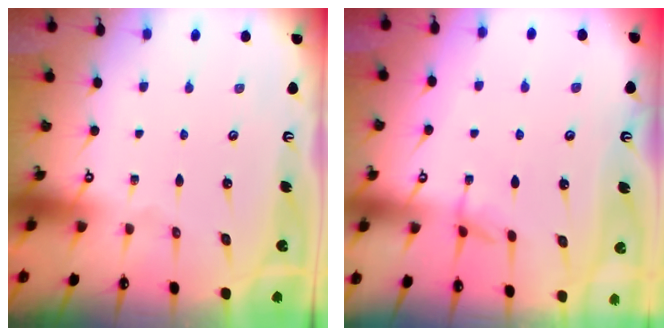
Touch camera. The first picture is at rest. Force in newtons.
{"total": 2.7, "press": 2.7, "slide": 0.5}